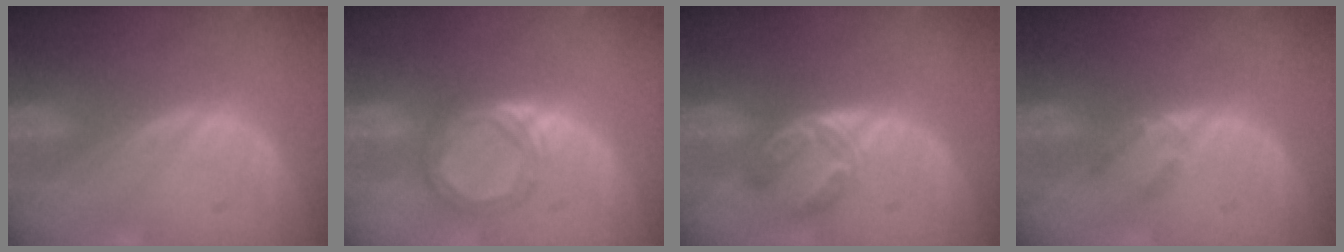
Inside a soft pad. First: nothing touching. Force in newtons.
{"total": 5.2, "press": 5.0, "slide": 1.3}
{"total": 5.7, "press": 4.7, "slide": 3.2}
{"total": 2.3, "press": 2.0, "slide": 1.1}